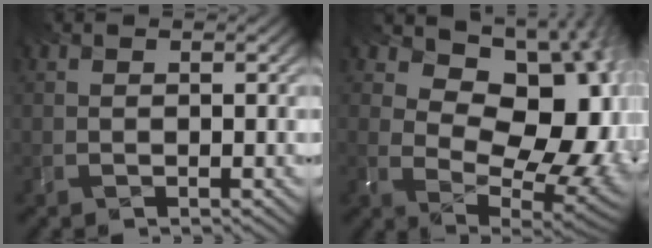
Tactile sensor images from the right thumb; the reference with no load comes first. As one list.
[{"total": 14.5, "force": [2.4, 9.6, 10.5], "torque": [-0.107, -0.001, 0.070]}]